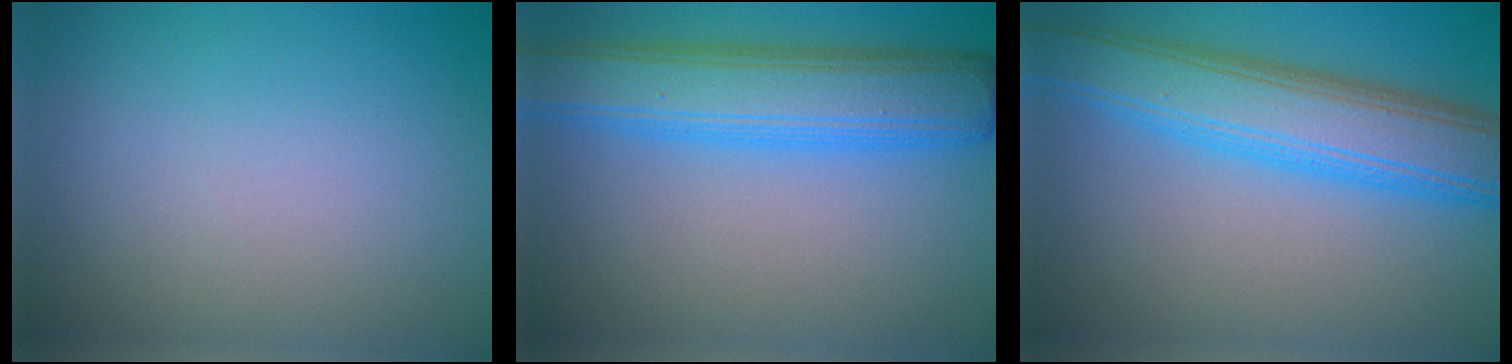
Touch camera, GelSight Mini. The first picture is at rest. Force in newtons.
{"total": 7.5, "press": 7.5, "slide": 0.1}
{"total": 7.8, "press": 7.8, "slide": 0.1}